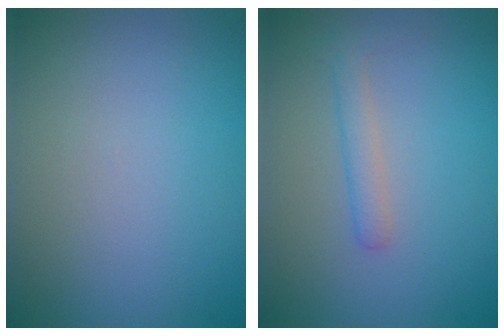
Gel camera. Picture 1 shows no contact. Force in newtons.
{"total": 1.6, "press": 1.6, "slide": 0.0}